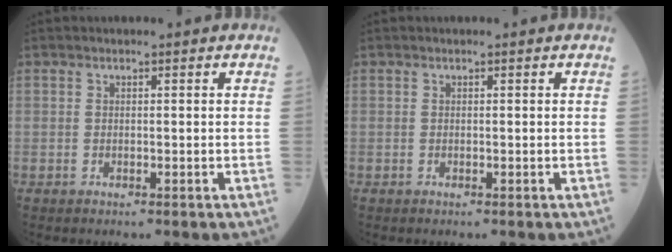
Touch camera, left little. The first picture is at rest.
{"total": 0.0}